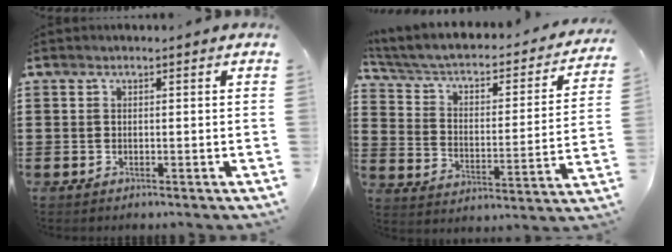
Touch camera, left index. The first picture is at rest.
{"total": 3.7, "force": [2.2, 1.9, 2.3], "torque": [-0.057, -0.024, 0.027]}